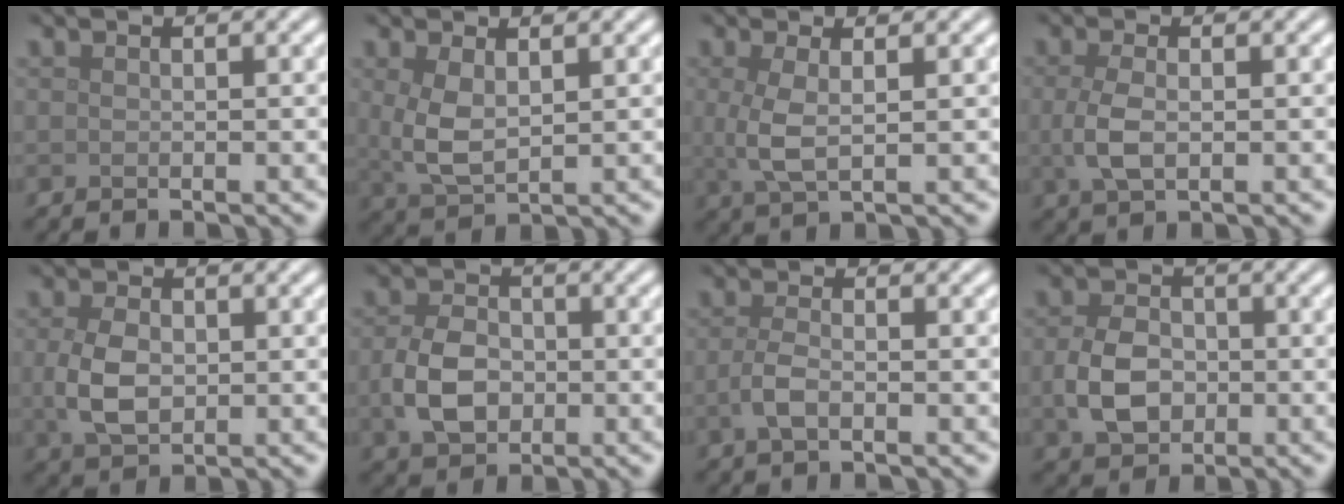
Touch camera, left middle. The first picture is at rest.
{"total": 3.3, "force": [0.7, 1.7, 2.8], "torque": [-0.069, -0.002, 0.020]}
{"total": 2.9, "force": [0.4, 0.9, 2.7], "torque": [-0.064, -0.002, 0.008]}
{"total": 2.9, "force": [-0.1, 1.5, 2.5], "torque": [-0.065, -0.004, -0.002]}
{"total": 3.9, "force": [-0.1, 2.7, 2.9], "torque": [-0.069, -0.002, 0.001]}
{"total": 4.5, "force": [-0.8, 3.3, 3.0], "torque": [-0.065, -0.004, -0.018]}
{"total": 2.1, "force": [-0.6, 0.9, 1.8], "torque": [-0.042, -0.002, -0.017]}
{"total": 4.4, "force": [-0.7, 3.3, 2.9], "torque": [-0.064, -0.004, -0.015]}